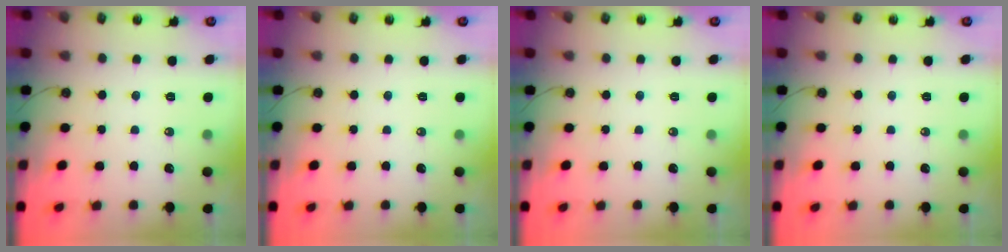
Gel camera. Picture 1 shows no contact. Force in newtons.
{"total": 0.0}
{"total": 0.0}
{"total": 0.0}